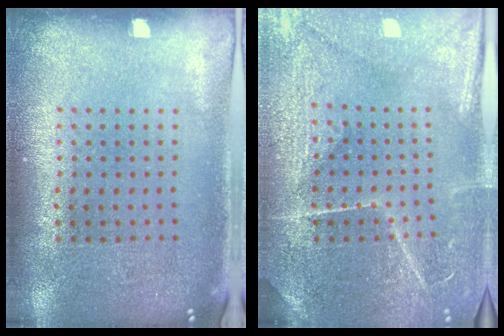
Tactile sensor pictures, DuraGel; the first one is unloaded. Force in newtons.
{"total": 3.9, "press": 3.6, "slide": 1.4}